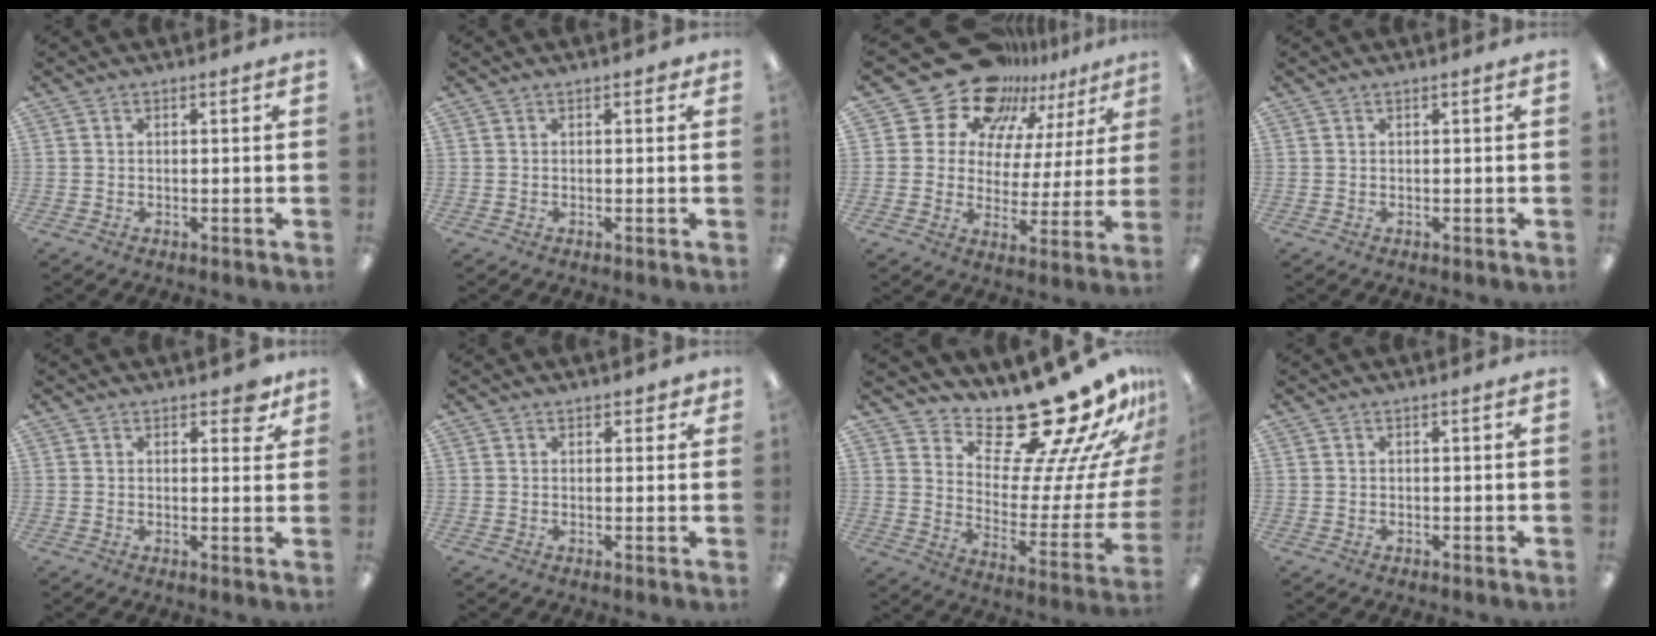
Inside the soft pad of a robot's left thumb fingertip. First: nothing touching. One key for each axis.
{"total": 0.7, "fx": 0.3, "fy": 0.5, "fz": 0.4, "tx": -0.002, "ty": 0.000, "tz": 0.002}
{"total": 18.4, "fx": 15.1, "fy": 9.3, "fz": 4.6, "tx": -0.106, "ty": -0.117, "tz": 0.275}
{"total": 0.0}
{"total": 4.2, "fx": 2.8, "fy": 2.2, "fz": 2.2, "tx": -0.019, "ty": -0.006, "tz": 0.044}
{"total": 1.7, "fx": 1.2, "fy": 1.1, "fz": 0.6, "tx": -0.004, "ty": 0.000, "tz": 0.020}
{"total": 24.8, "fx": 20.6, "fy": 6.2, "fz": 12.3, "tx": -0.163, "ty": -0.163, "tz": 0.335}
{"total": 0.0}